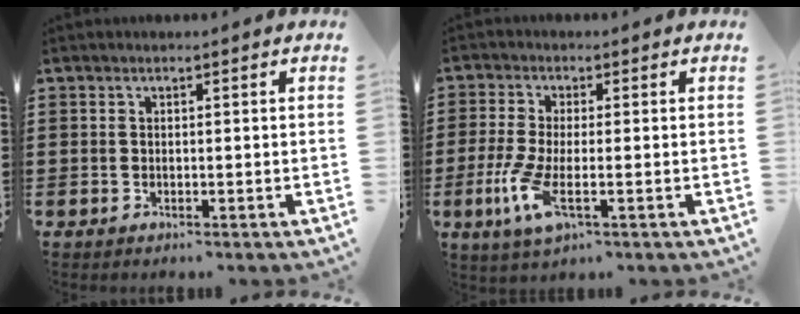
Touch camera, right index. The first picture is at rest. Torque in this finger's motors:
{"motor_torque": [0.31, -0.36, 0.26, 0.21]}